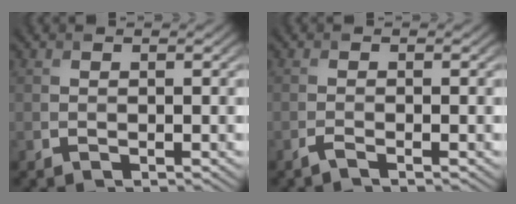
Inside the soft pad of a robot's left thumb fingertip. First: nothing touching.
{"total": 1.2, "force": [-1.0, 0.1, 0.7], "torque": [-0.016, 0.000, -0.023]}